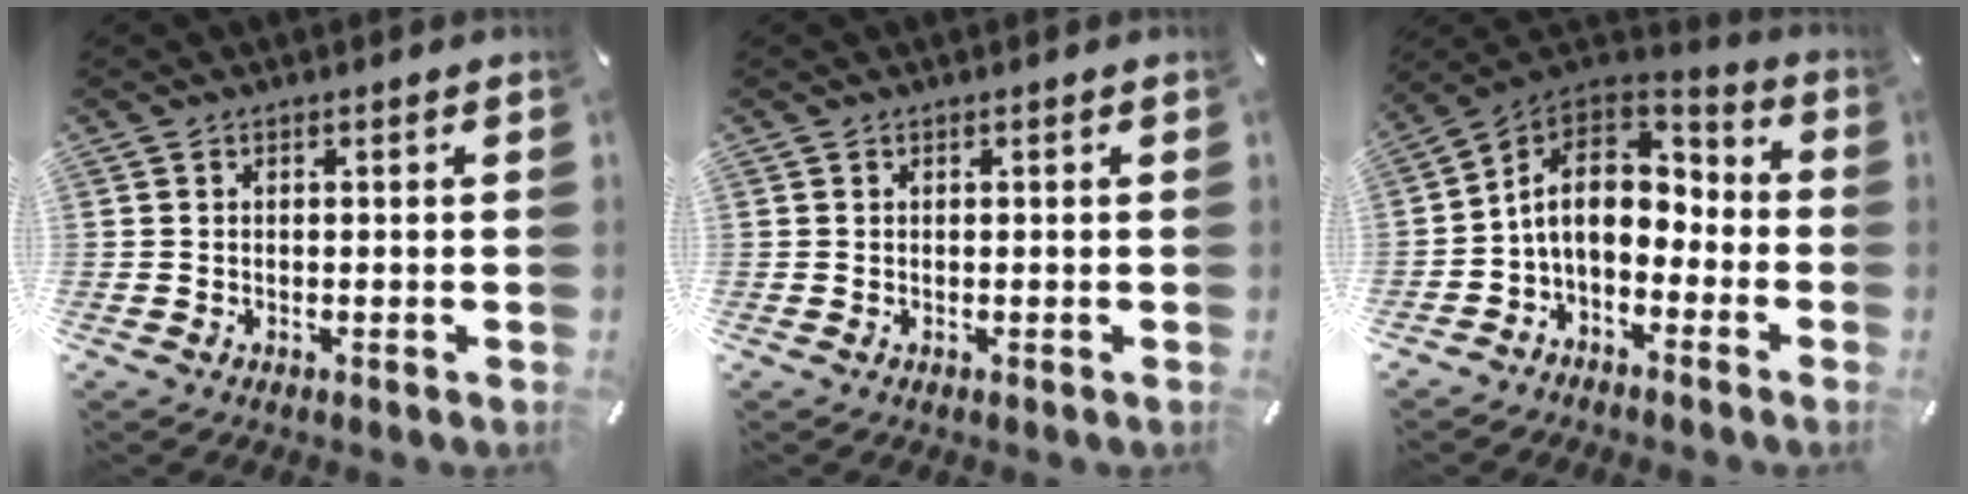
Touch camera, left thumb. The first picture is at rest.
{"total": 0.0}
{"total": 11.6, "force": [-1.1, 8.4, 7.8], "torque": [-0.156, 0.010, -0.020]}